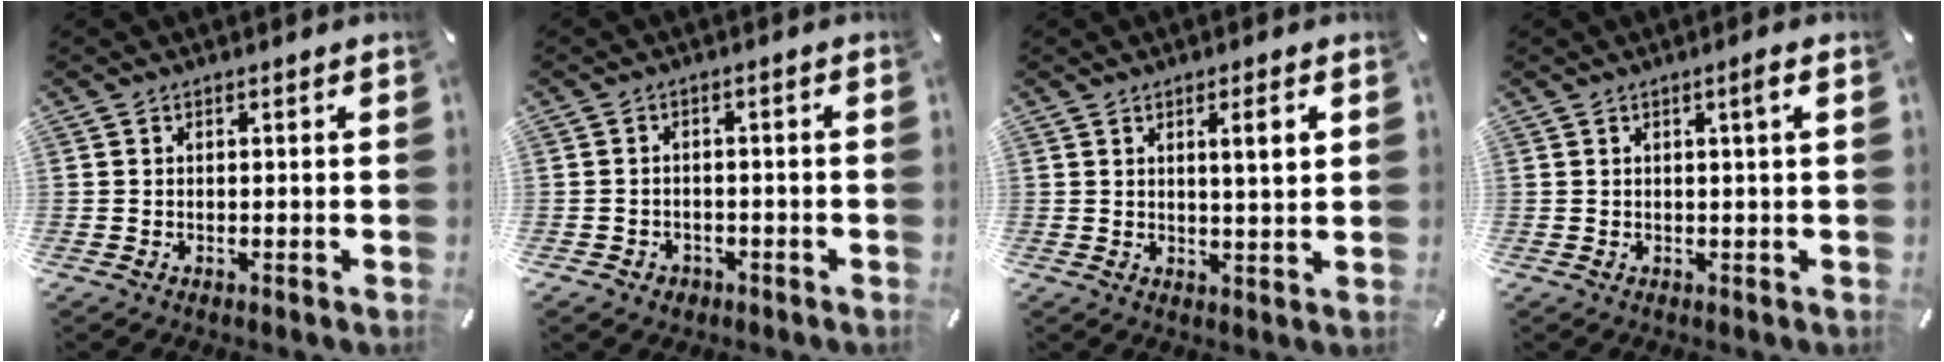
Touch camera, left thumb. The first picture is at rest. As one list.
[{"total": 2.6, "force": [-1.4, 2.1, 0.4], "torque": [-0.006, 0.008, -0.031]}, {"total": 5.4, "force": [1.9, 0.6, 5.0], "torque": [-0.084, -0.006, 0.025]}, {"total": 2.4, "force": [0.8, 0.0, 2.2], "torque": [-0.036, -0.004, 0.010]}]